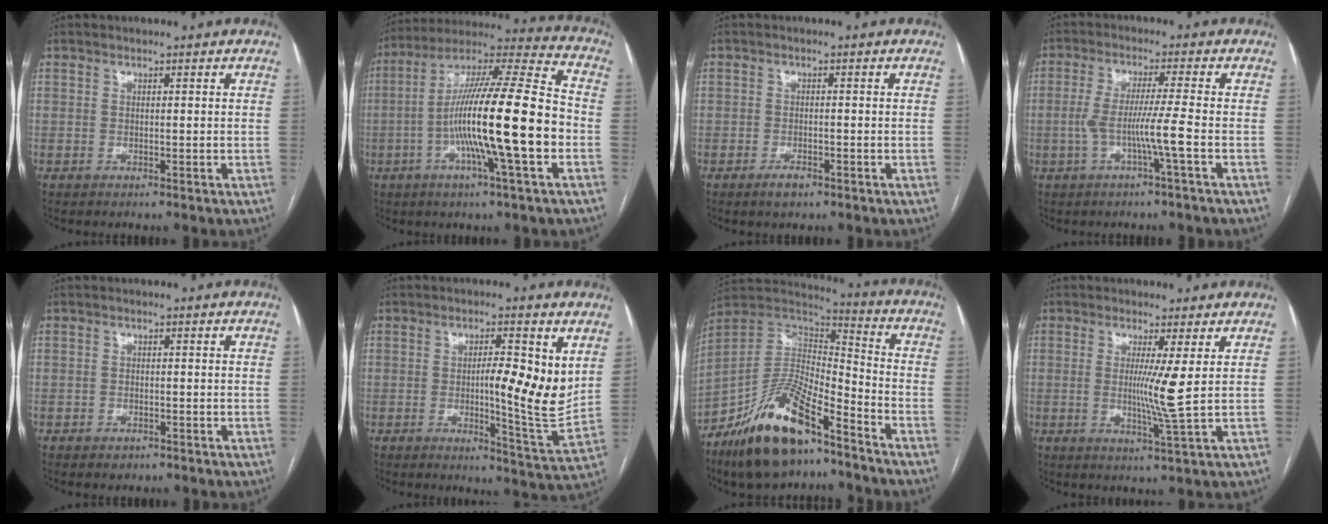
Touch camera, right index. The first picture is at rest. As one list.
[{"total": 20.3, "force": [-4.2, 0.7, 19.9], "torque": [-0.343, 0.003, -0.078]}, {"total": 2.1, "force": [-1.4, 0.9, 1.3], "torque": [-0.023, 0.001, -0.021]}, {"total": 6.0, "force": [-1.8, -1.2, 5.7], "torque": [-0.112, 0.005, -0.034]}, {"total": 1.4, "force": [-0.8, 1.1, 0.5], "torque": [-0.010, 0.003, -0.004]}, {"total": 9.8, "force": [1.7, 1.5, 9.5], "torque": [-0.132, -0.010, 0.025]}, {"total": 18.5, "force": [-12.6, 5.5, 12.3], "torque": [-0.251, 0.004, -0.228]}, {"total": 5.5, "force": [0.6, -1.4, 5.3], "torque": [-0.099, -0.019, 0.013]}]